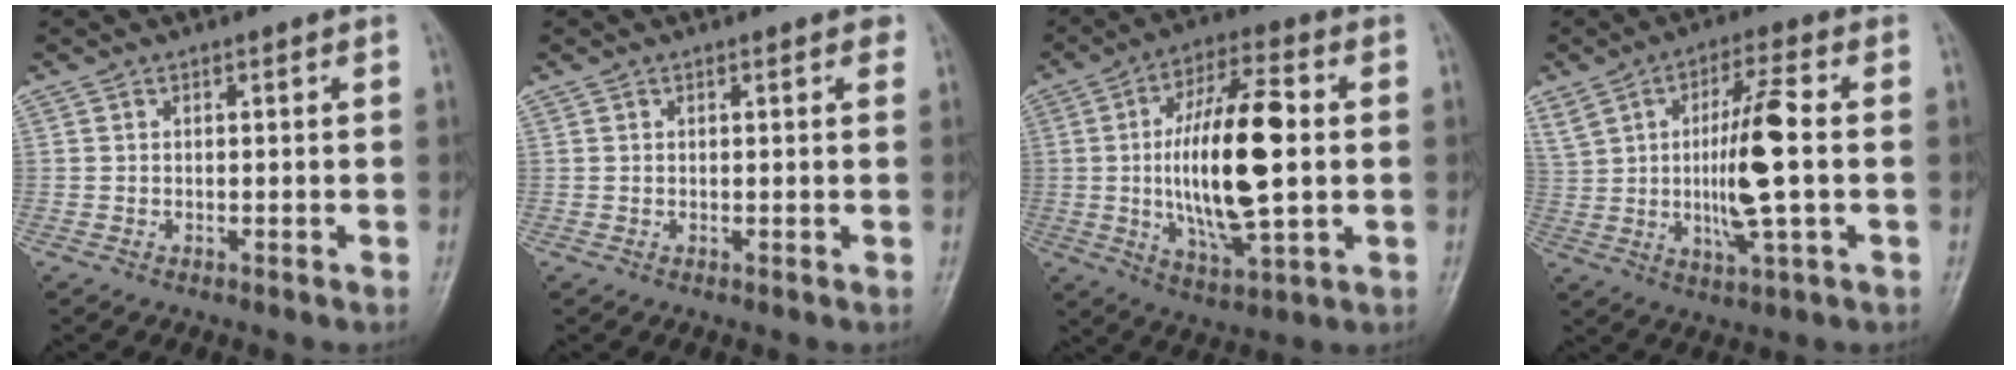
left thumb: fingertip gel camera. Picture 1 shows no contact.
{"total": 1.4, "force": [0.9, 0.8, 0.7], "torque": [0.003, -0.003, 0.007]}
{"total": 19.4, "force": [0.5, 7.1, 18.1], "torque": [-0.318, 0.003, 0.006]}
{"total": 13.3, "force": [0.7, 3.1, 13.0], "torque": [-0.254, 0.004, 0.014]}